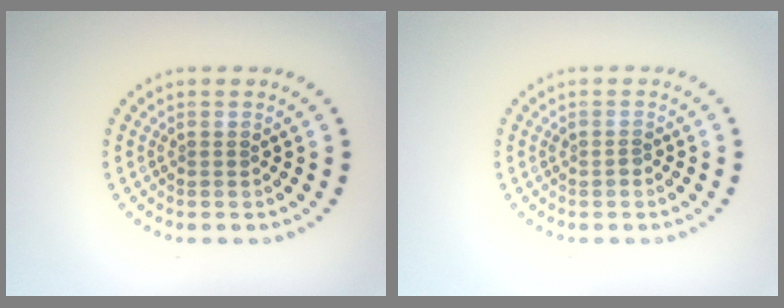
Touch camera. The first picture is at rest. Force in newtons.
{"total": 0.7, "press": 0.7, "slide": 0.1}